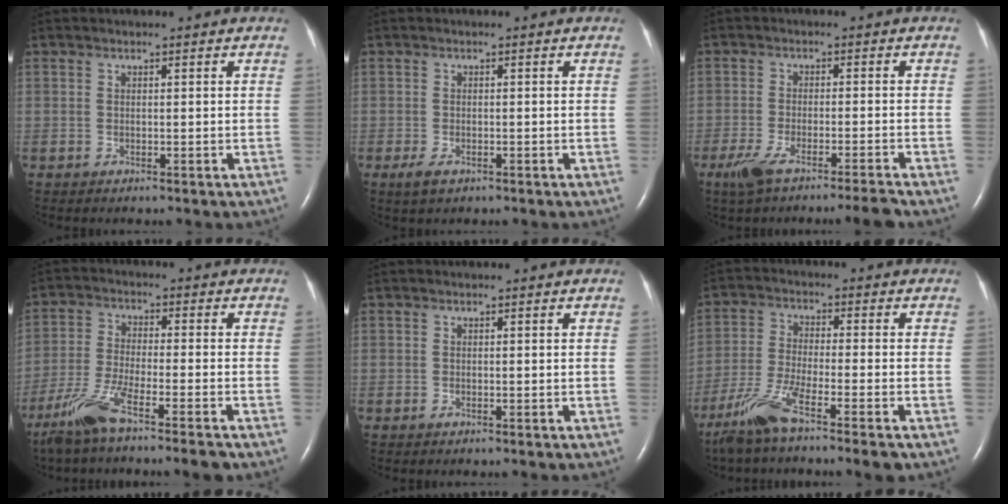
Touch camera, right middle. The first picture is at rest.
{"total": 2.1, "force": [-1.1, 1.0, 1.5], "torque": [-0.036, -0.002, -0.018]}
{"total": 7.0, "force": [-5.4, -0.4, 4.5], "torque": [-0.081, -0.015, -0.097]}
{"total": 8.6, "force": [-6.2, 0.0, 6.0], "torque": [-0.128, -0.020, -0.121]}
{"total": 0.0}
{"total": 8.4, "force": [-5.9, 0.0, 6.1], "torque": [-0.130, -0.022, -0.116]}